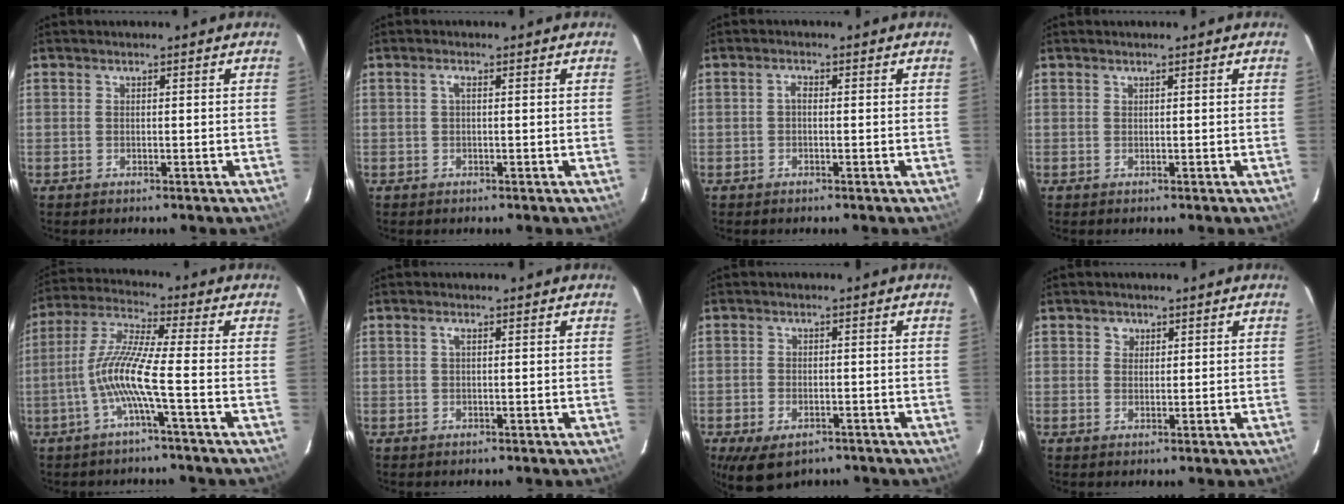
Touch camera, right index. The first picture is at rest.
{"total": 1.0, "force": [0.1, 0.1, 1.0], "torque": [-0.020, 0.004, 0.000]}
{"total": 1.1, "force": [-0.2, 0.7, 0.9], "torque": [-0.016, 0.006, -0.006]}
{"total": 0.0}
{"total": 9.1, "force": [-3.2, -0.7, 8.5], "torque": [-0.183, 0.006, -0.065]}
{"total": 0.7, "force": [0.2, -0.1, 0.7], "torque": [-0.013, 0.003, 0.001]}
{"total": 8.1, "force": [-5.2, 4.3, 4.5], "torque": [-0.098, -0.022, -0.078]}
{"total": 1.7, "force": [0.7, 1.5, 0.2], "torque": [0.002, 0.007, 0.009]}